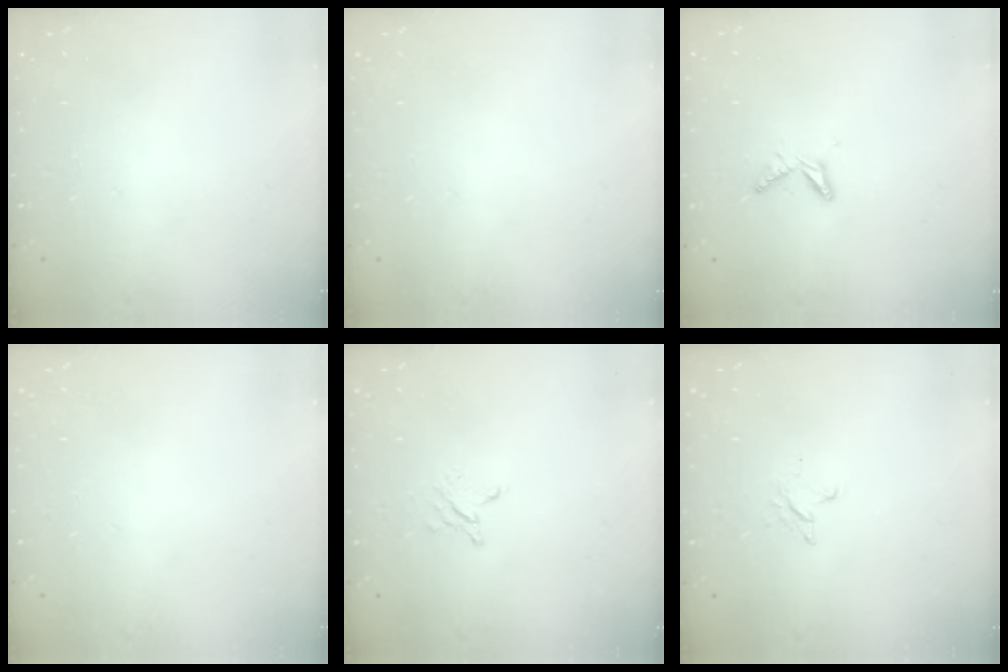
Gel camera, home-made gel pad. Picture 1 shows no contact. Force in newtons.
{"total": 0.0}
{"total": 5.6, "press": 5.5, "slide": 0.5}
{"total": 0.0}
{"total": 2.5, "press": 2.5, "slide": 0.2}
{"total": 2.6, "press": 2.6, "slide": 0.3}